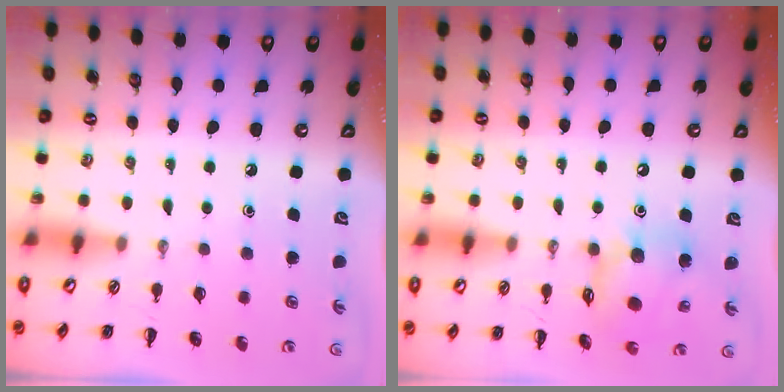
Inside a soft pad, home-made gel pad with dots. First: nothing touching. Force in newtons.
{"total": 14.2, "press": 14.1, "slide": 1.7}